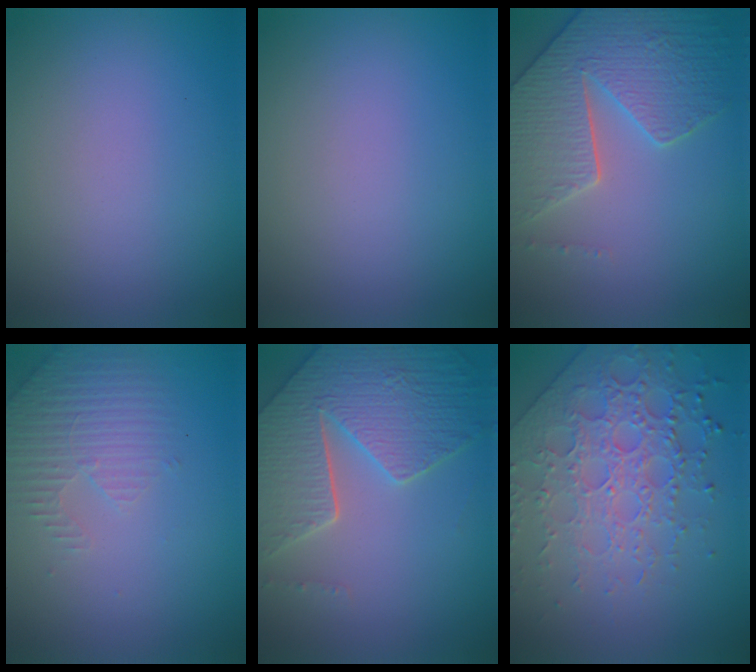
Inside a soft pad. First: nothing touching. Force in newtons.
{"total": 0.0}
{"total": 6.4, "press": 5.5, "slide": 3.2}
{"total": 3.1, "press": 3.1, "slide": 0.7}
{"total": 8.0, "press": 5.8, "slide": 5.5}
{"total": 5.7, "press": 5.0, "slide": 2.8}